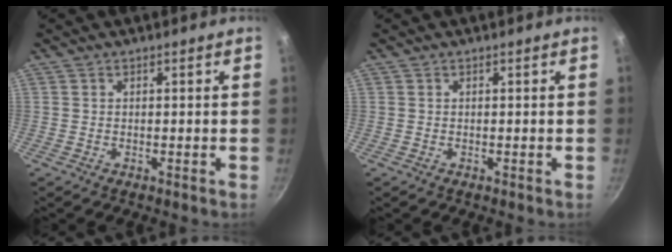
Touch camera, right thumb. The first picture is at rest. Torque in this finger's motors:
{"motor_torque": [0.41, 0.43, -0.03, 0.05, 0.09]}